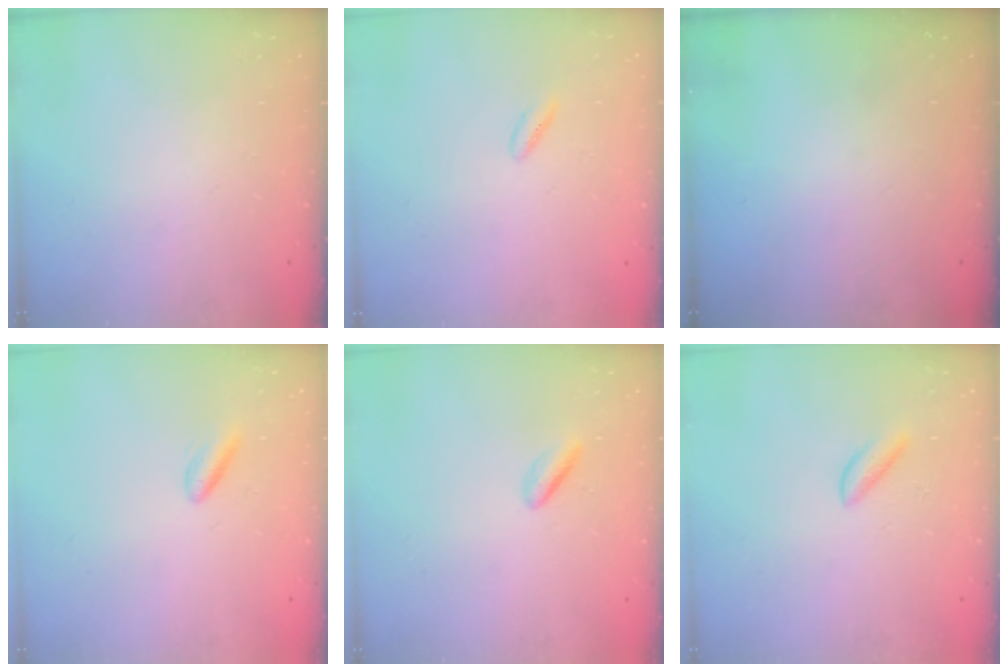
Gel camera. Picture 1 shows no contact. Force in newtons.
{"total": 1.7, "press": 1.4, "slide": 0.9}
{"total": 0.0}
{"total": 2.4, "press": 2.3, "slide": 0.9}
{"total": 1.6, "press": 1.3, "slide": 0.8}
{"total": 2.9, "press": 2.9, "slide": 0.3}